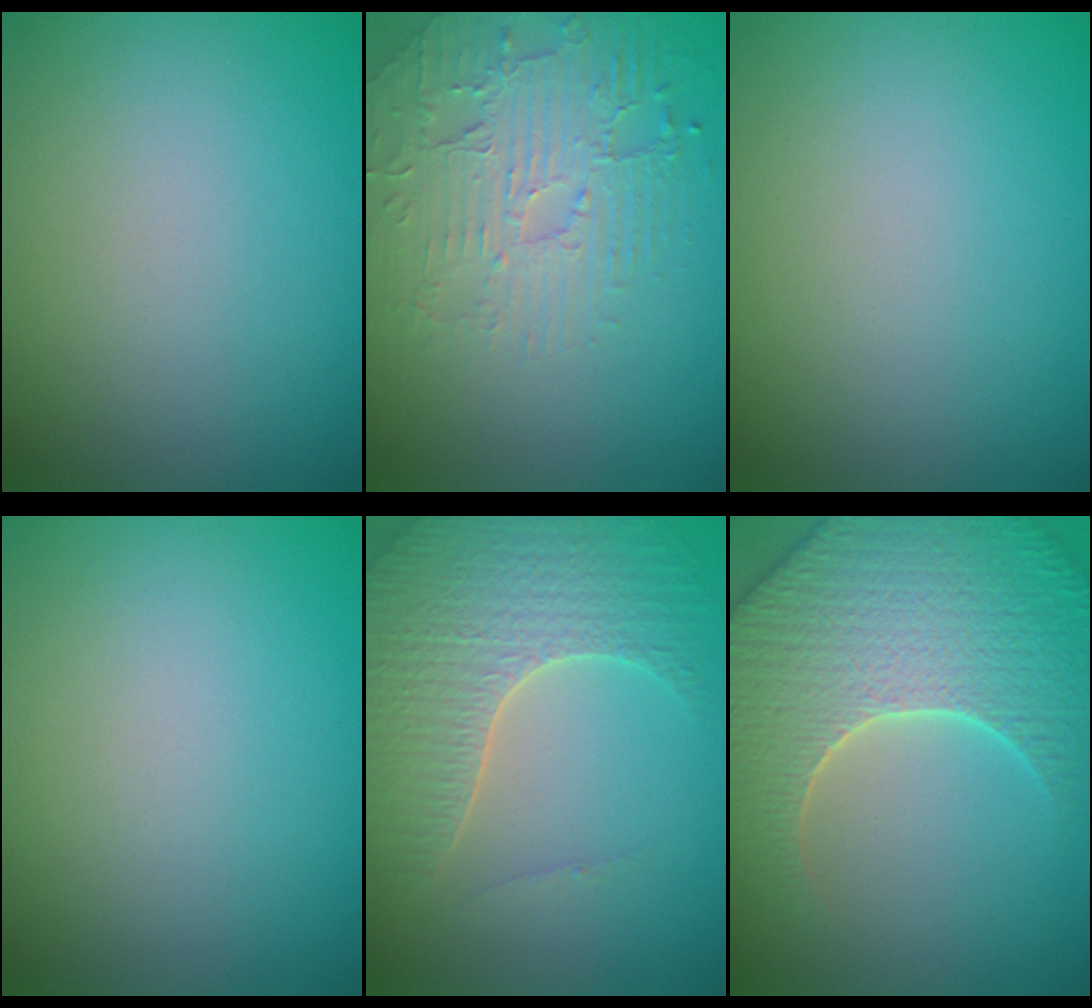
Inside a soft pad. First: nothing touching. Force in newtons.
{"total": 2.8, "press": 2.5, "slide": 1.4}
{"total": 0.0}
{"total": 0.0}
{"total": 5.1, "press": 4.5, "slide": 2.3}
{"total": 7.7, "press": 7.4, "slide": 2.0}